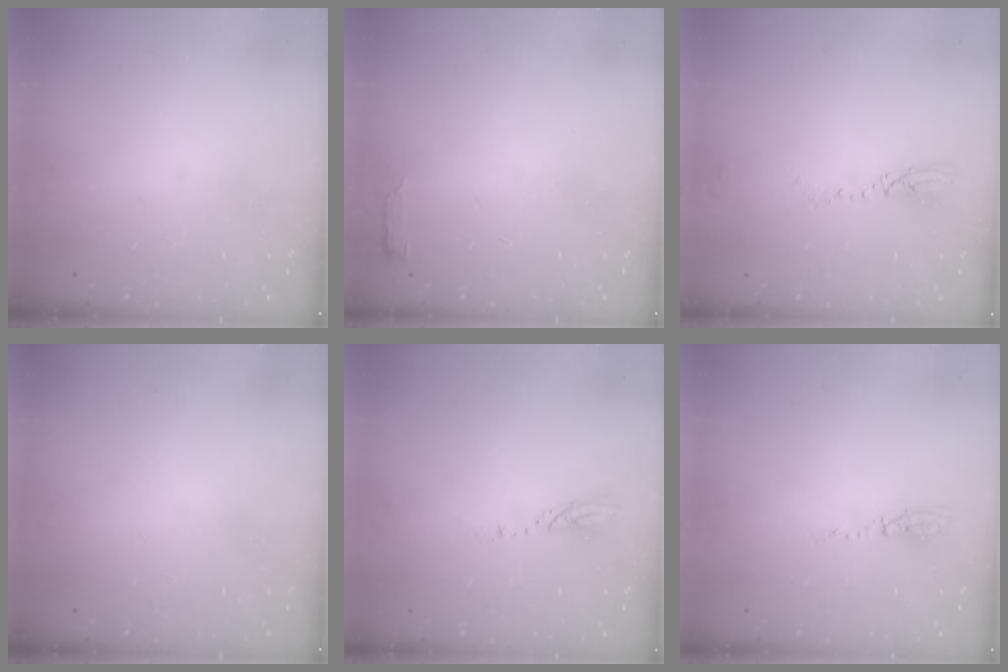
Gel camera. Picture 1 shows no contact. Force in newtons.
{"total": 2.9, "press": 2.8, "slide": 0.6}
{"total": 3.2, "press": 3.2, "slide": 0.4}
{"total": 0.0}
{"total": 3.1, "press": 3.1, "slide": 0.2}
{"total": 3.5, "press": 2.8, "slide": 2.1}